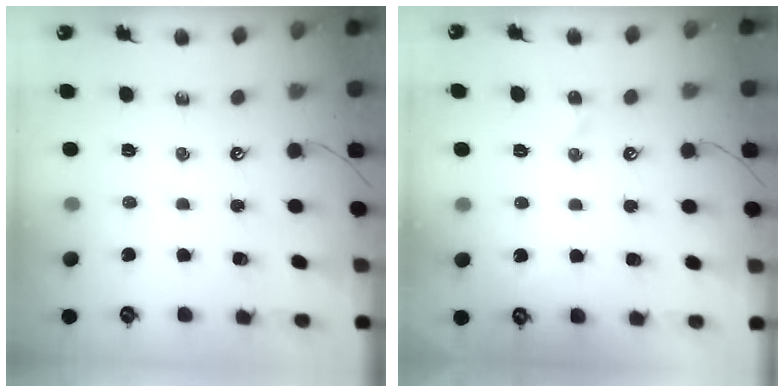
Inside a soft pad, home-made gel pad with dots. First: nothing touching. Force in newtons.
{"total": 2.2, "press": 2.2, "slide": 0.3}